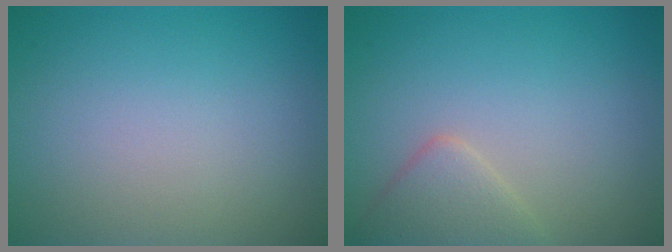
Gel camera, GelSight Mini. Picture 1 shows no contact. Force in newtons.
{"total": 2.6, "press": 2.6, "slide": 0.1}